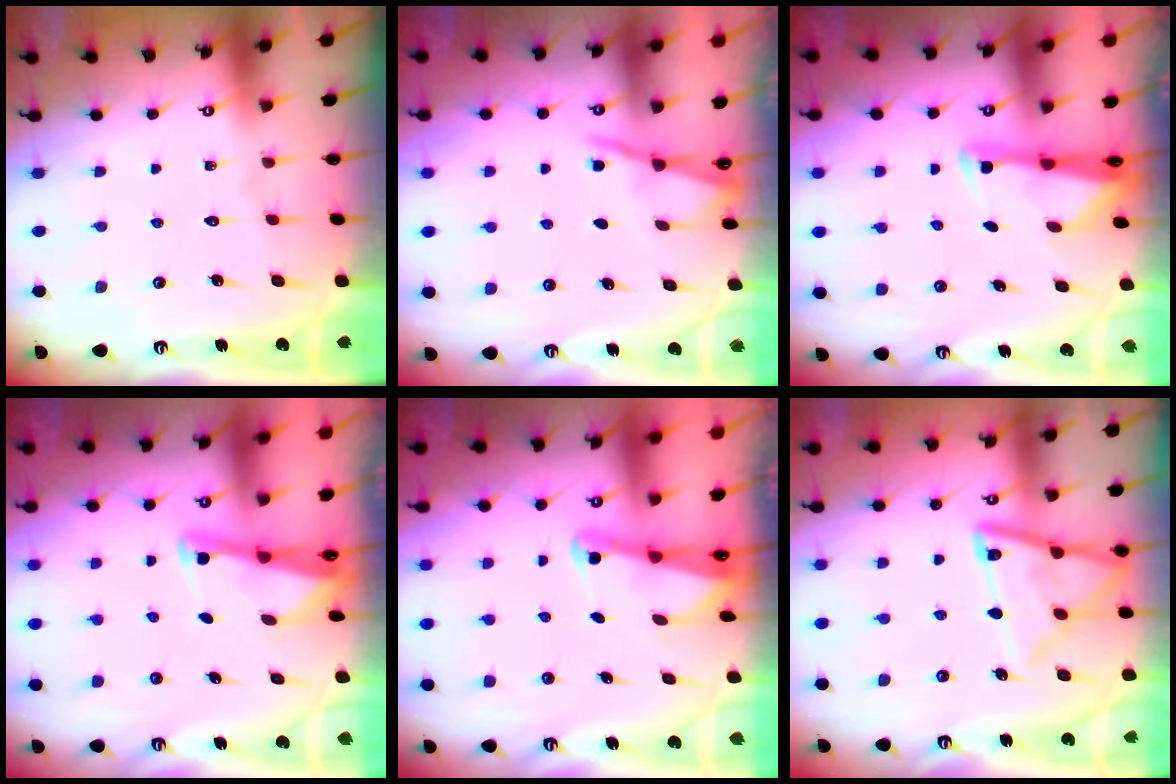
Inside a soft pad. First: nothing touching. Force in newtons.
{"total": 2.8, "press": 2.8, "slide": 0.4}
{"total": 2.6, "press": 2.5, "slide": 0.4}
{"total": 2.5, "press": 2.5, "slide": 0.1}
{"total": 2.1, "press": 2.1, "slide": 0.3}
{"total": 14.6, "press": 14.5, "slide": 1.2}